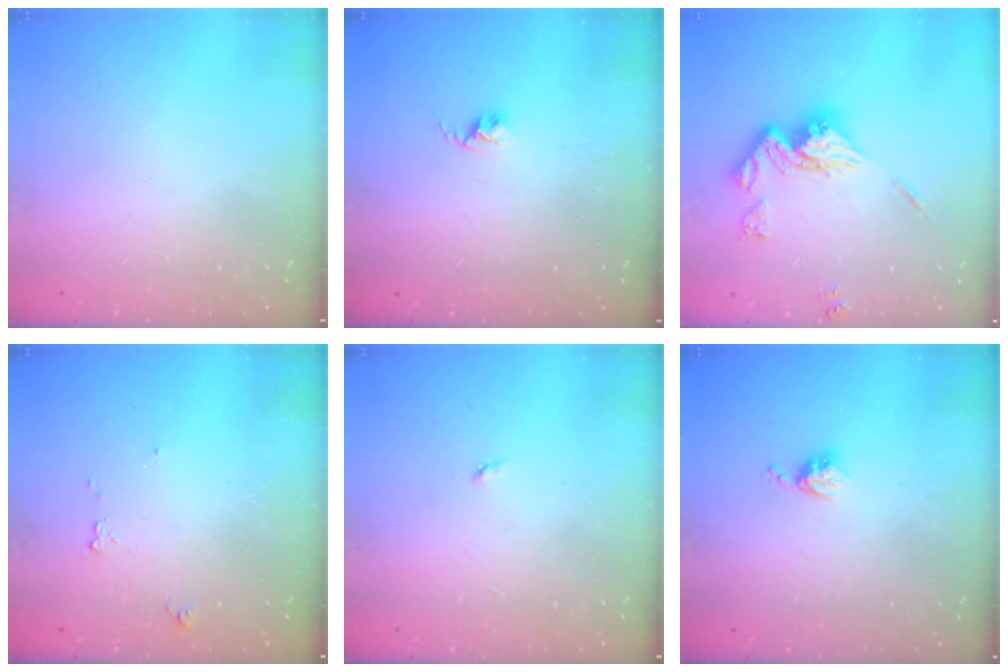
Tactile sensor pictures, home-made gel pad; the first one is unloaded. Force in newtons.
{"total": 2.4, "press": 2.4, "slide": 0.3}
{"total": 15.2, "press": 15.2, "slide": 1.5}
{"total": 5.5, "press": 5.5, "slide": 0.7}
{"total": 2.8, "press": 2.8, "slide": 0.4}
{"total": 3.6, "press": 3.6, "slide": 0.4}